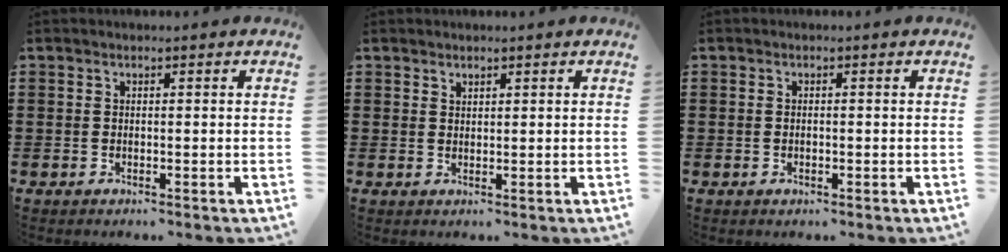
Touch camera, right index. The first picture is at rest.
{"total": 1.2, "force": [1.1, 0.4, 0.0], "torque": [-0.001, 0.001, 0.022]}
{"total": 0.5, "force": [-0.1, 0.3, 0.4], "torque": [-0.010, 0.000, -0.002]}